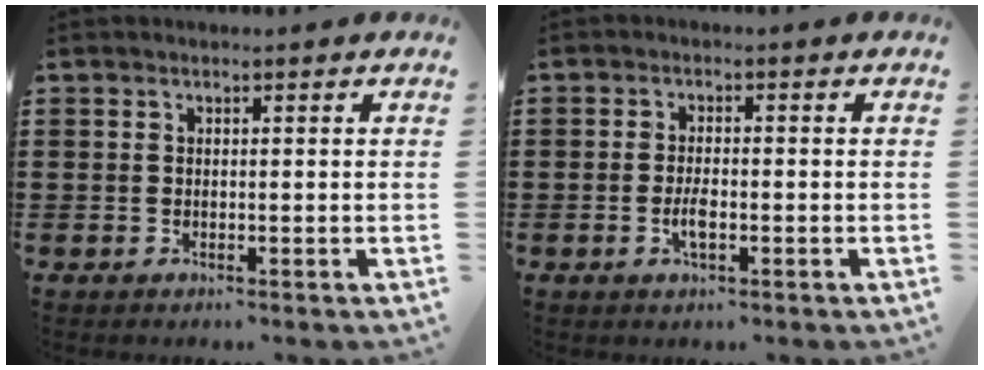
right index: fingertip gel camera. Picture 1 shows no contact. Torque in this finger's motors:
{"motor_torque": [2.14, 0.00, 0.28, 0.09]}